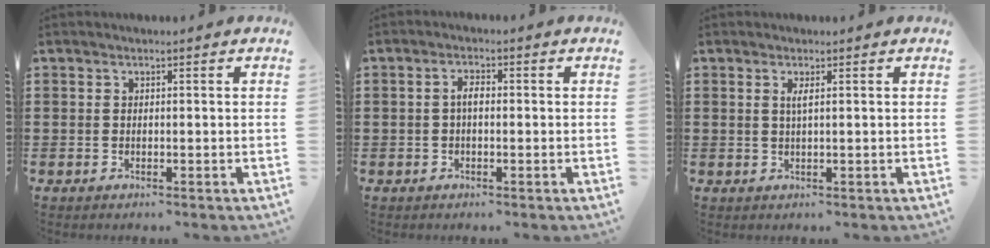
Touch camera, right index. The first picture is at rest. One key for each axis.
{"total": 2.1, "fx": -0.1, "fy": 0.8, "fz": 1.9, "tx": -0.037, "ty": 0.003, "tz": -0.004}
{"total": 1.3, "fx": 0.4, "fy": 0.0, "fz": 1.2, "tx": -0.025, "ty": -0.001, "tz": 0.006}